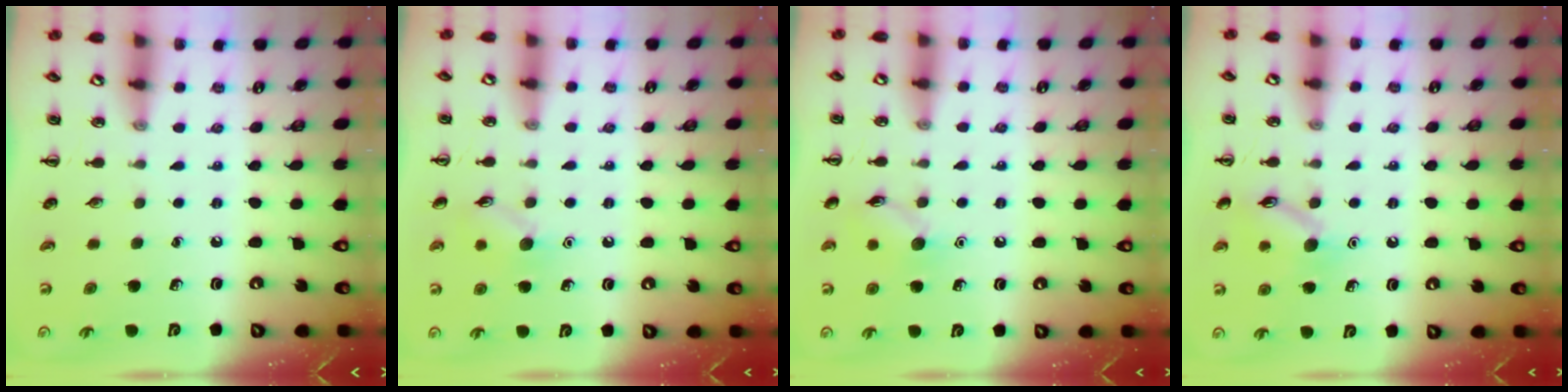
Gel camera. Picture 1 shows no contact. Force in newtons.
{"total": 7.9, "press": 7.8, "slide": 1.3}
{"total": 8.5, "press": 8.4, "slide": 1.2}
{"total": 10.5, "press": 10.5, "slide": 0.6}